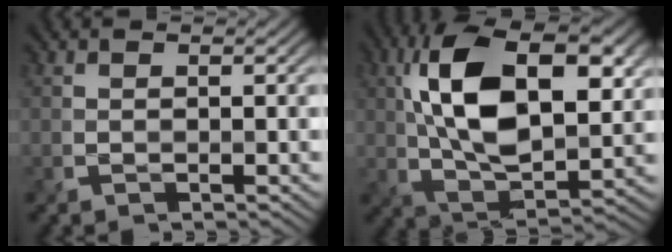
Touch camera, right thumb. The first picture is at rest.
{"total": 15.9, "force": [3.5, 8.6, 12.9], "torque": [-0.252, 0.015, 0.059]}